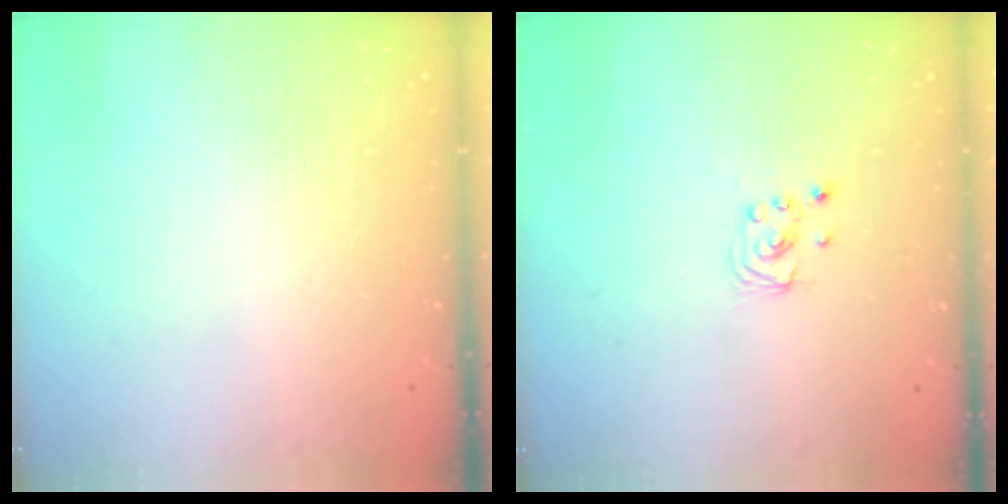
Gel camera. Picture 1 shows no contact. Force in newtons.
{"total": 1.9, "press": 1.9, "slide": 0.1}